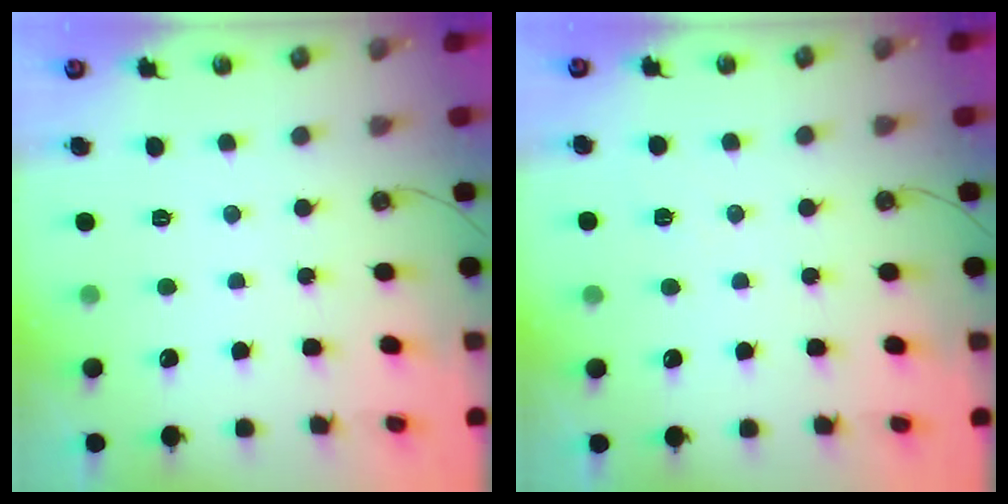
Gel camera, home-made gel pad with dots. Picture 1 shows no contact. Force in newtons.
{"total": 4.7, "press": 4.1, "slide": 2.2}